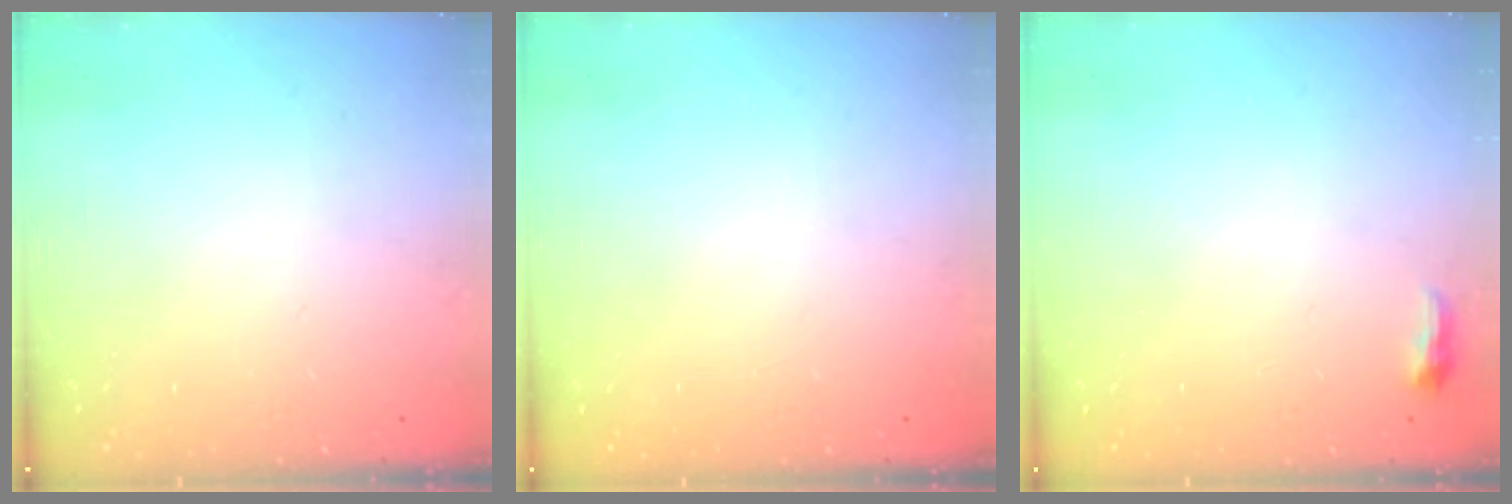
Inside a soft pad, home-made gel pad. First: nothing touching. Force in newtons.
{"total": 0.0}
{"total": 3.6, "press": 3.4, "slide": 1.0}